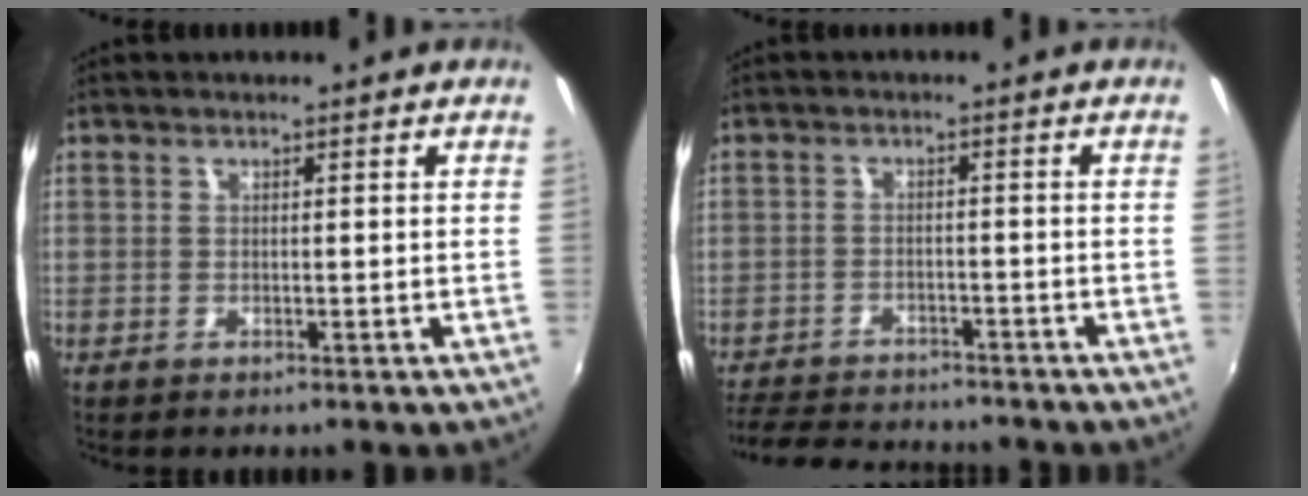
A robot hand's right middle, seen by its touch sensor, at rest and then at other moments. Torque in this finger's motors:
{"motor_torque": [0.37, -1.08, -0.38, -0.07]}